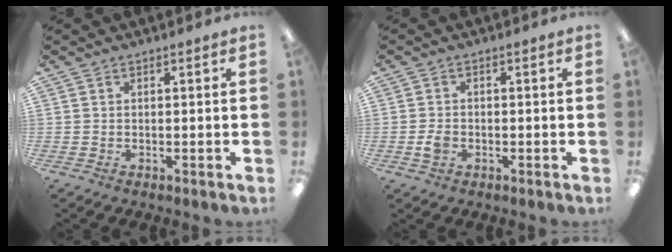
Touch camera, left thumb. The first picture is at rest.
{"total": 2.5, "force": [-0.8, 2.0, 1.4], "torque": [-0.021, 0.004, -0.013]}